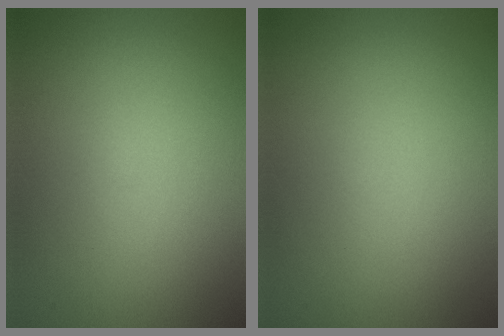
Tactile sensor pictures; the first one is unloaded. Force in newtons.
{"total": 0.0}